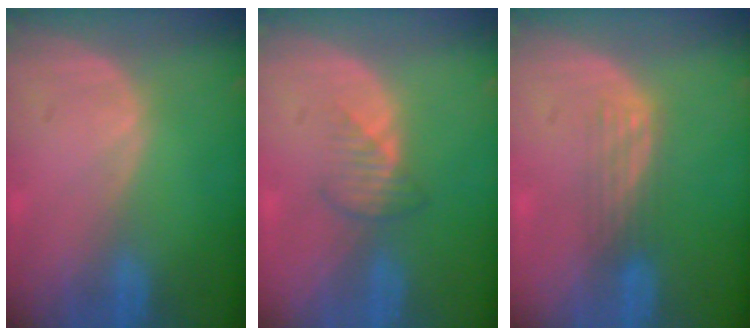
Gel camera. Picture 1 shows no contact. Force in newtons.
{"total": 2.7, "press": 2.6, "slide": 0.6}
{"total": 2.8, "press": 2.5, "slide": 1.3}